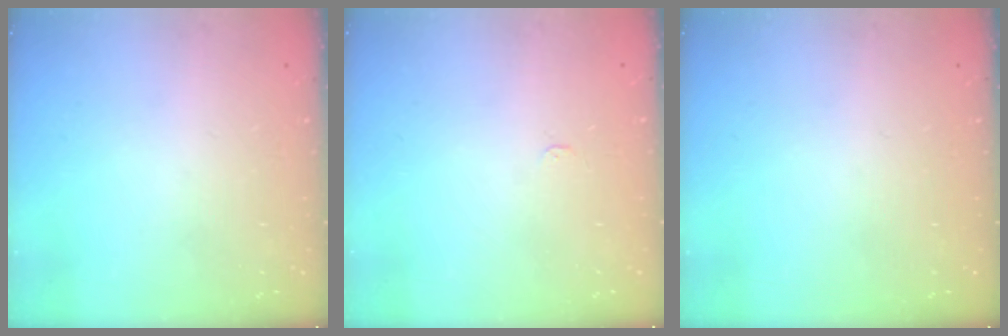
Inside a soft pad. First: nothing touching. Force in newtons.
{"total": 2.4, "press": 2.4, "slide": 0.3}
{"total": 0.0}